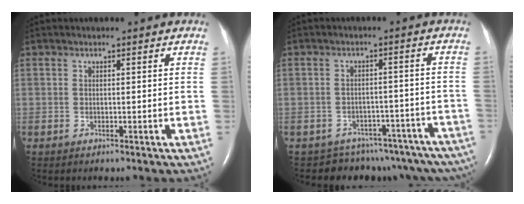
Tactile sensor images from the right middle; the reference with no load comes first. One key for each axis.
{"total": 14.7, "fx": -12.8, "fy": 6.5, "fz": 3.1, "tx": -0.026, "ty": 0.039, "tz": -0.139}